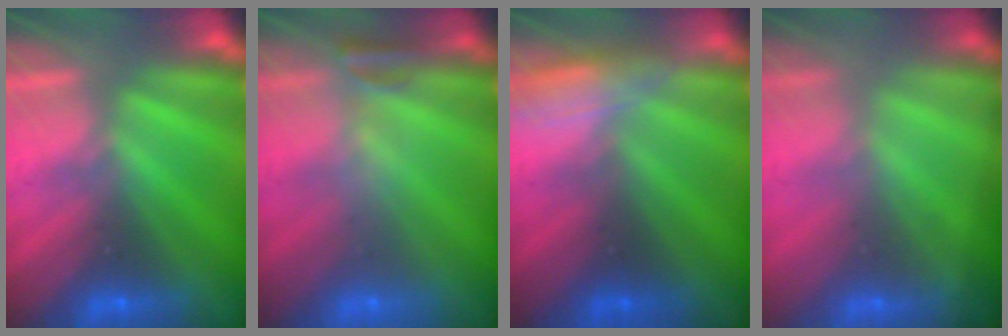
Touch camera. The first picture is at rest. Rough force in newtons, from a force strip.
{"total": 2.4}
{"total": 2.9}
{"total": 1.4}